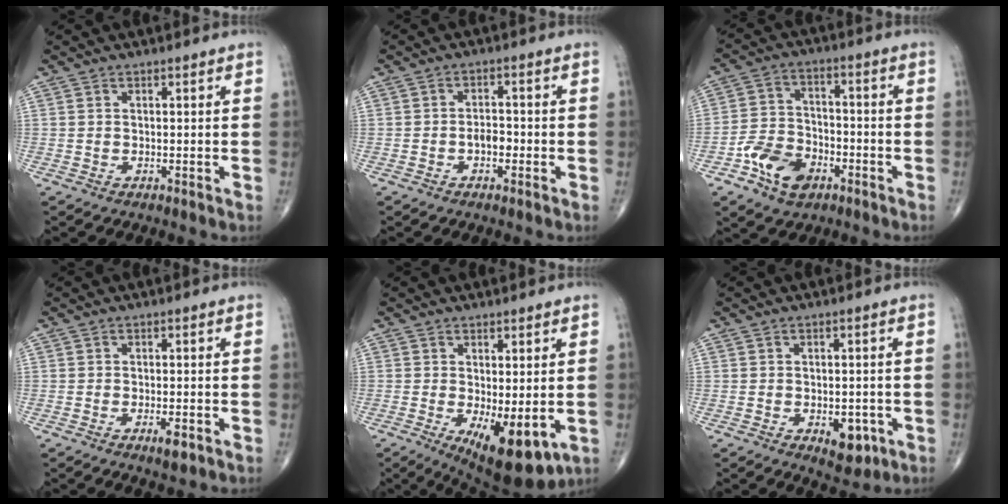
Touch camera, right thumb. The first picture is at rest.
{"total": 3.1, "force": [-1.1, 1.8, 2.3], "torque": [-0.022, 0.012, -0.022]}
{"total": 10.4, "force": [-5.2, 6.8, 5.9], "torque": [-0.084, 0.029, -0.094]}
{"total": 2.6, "force": [-1.3, 0.8, 2.2], "torque": [-0.032, -0.001, -0.020]}
{"total": 10.7, "force": [-2.9, 4.1, 9.5], "torque": [-0.130, -0.022, -0.029]}
{"total": 5.8, "force": [-2.1, 3.3, 4.3], "torque": [-0.035, 0.006, -0.018]}